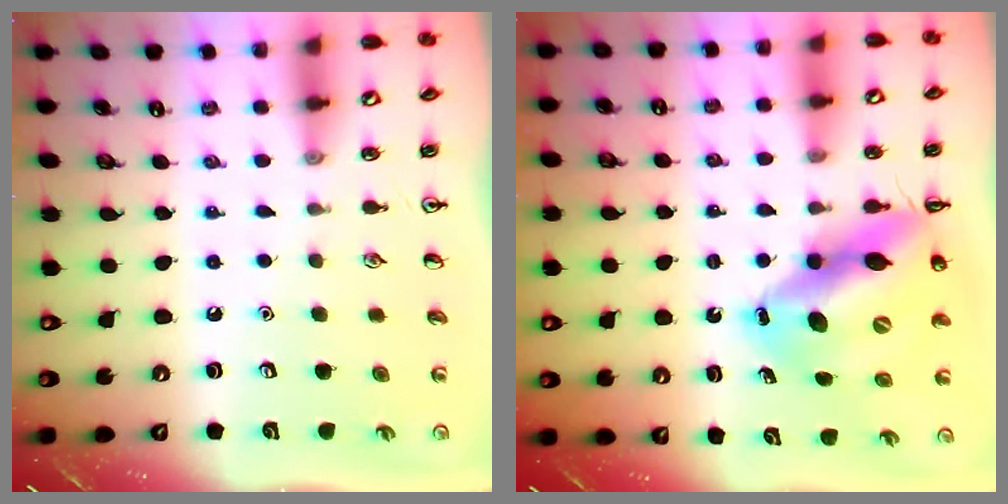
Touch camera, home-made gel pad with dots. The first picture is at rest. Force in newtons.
{"total": 15.9, "press": 15.1, "slide": 4.7}